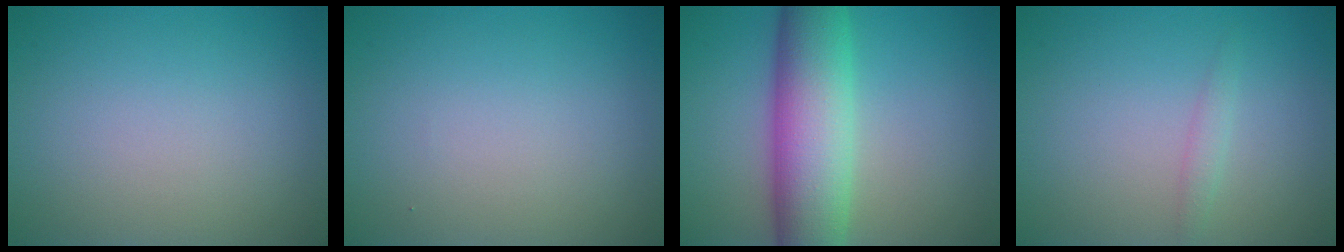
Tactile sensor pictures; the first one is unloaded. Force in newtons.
{"total": 0.0}
{"total": 9.6, "press": 9.6, "slide": 0.3}
{"total": 1.0, "press": 1.0, "slide": 0.0}